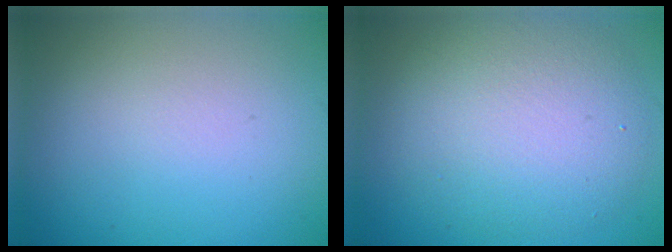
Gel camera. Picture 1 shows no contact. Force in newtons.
{"total": 6.7, "press": 6.7, "slide": 0.8}